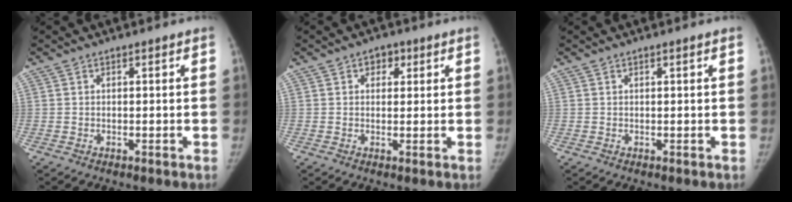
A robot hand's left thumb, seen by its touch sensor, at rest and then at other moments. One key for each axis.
{"total": 3.1, "fx": 1.4, "fy": 2.3, "fz": 1.5, "tx": 0.003, "ty": -0.001, "tz": 0.014}
{"total": 0.0}